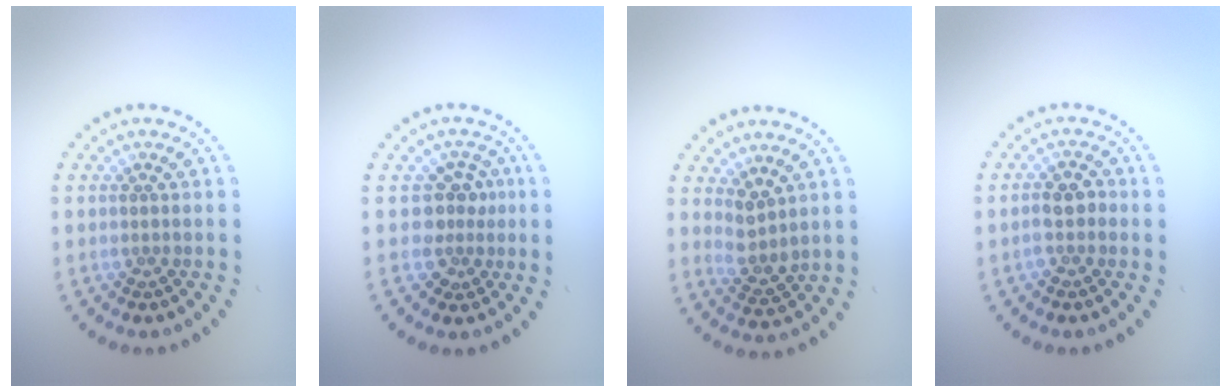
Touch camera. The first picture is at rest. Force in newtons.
{"total": 2.5, "press": 1.9, "slide": 1.7}
{"total": 2.4, "press": 1.9, "slide": 1.5}
{"total": 2.0, "press": 1.8, "slide": 0.7}